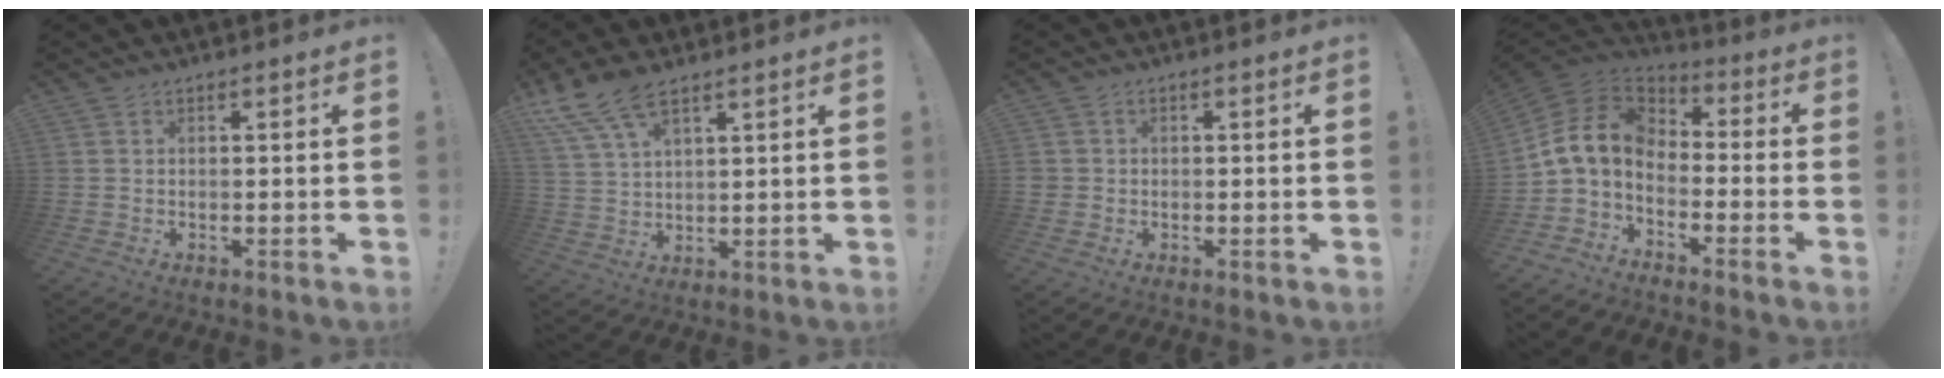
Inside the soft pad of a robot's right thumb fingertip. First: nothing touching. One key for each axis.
{"total": 10.1, "fx": 7.1, "fy": 4.2, "fz": 5.8, "tx": -0.120, "ty": -0.022, "tz": 0.140}
{"total": 1.4, "fx": -0.2, "fy": 1.4, "fz": 0.4, "tx": 0.002, "ty": 0.001, "tz": -0.005}
{"total": 10.9, "fx": -0.4, "fy": 7.2, "fz": 8.2, "tx": -0.175, "ty": 0.008, "tz": -0.008}